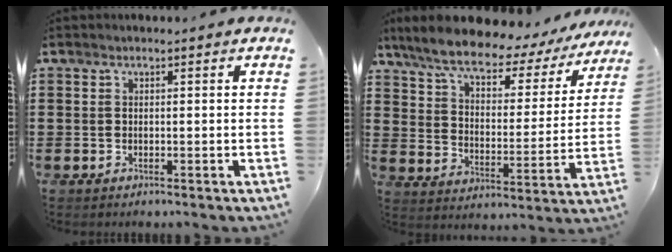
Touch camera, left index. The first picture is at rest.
{"total": 8.5, "force": [7.1, 1.7, 4.4], "torque": [-0.114, -0.038, 0.118]}